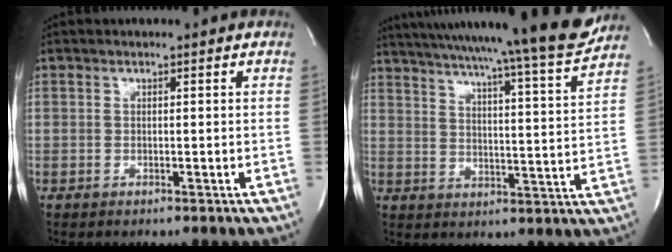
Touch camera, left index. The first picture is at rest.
{"total": 24.0, "force": [21.3, -1.3, 11.0], "torque": [-0.179, -0.050, 0.285]}